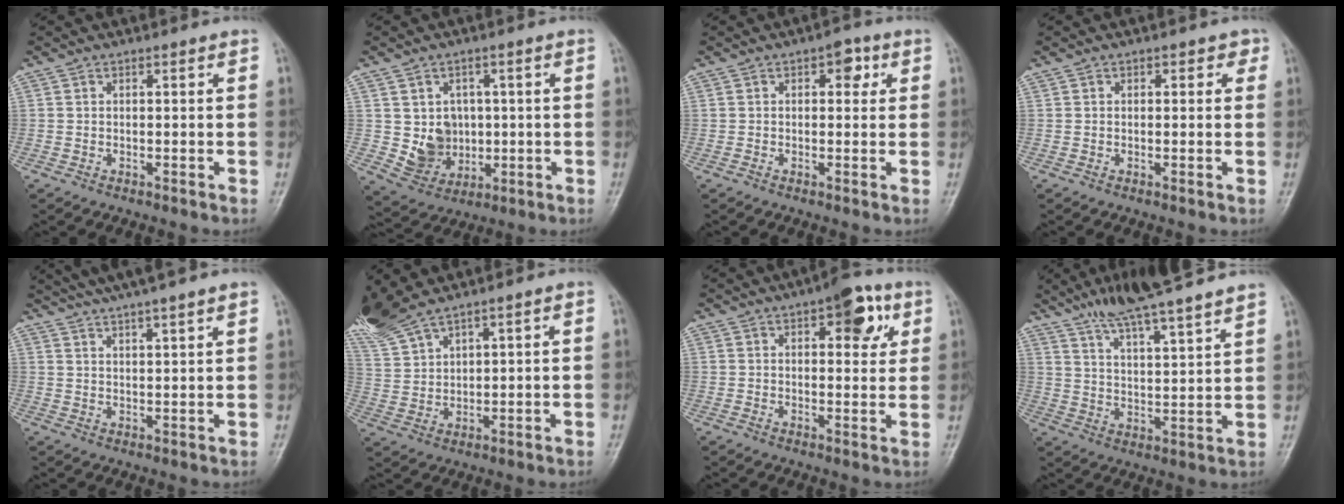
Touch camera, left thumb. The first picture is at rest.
{"total": 7.9, "force": [0.3, 7.0, 3.7], "torque": [-0.022, -0.003, 0.022]}
{"total": 3.5, "force": [1.1, 2.1, 2.6], "torque": [-0.013, 0.006, 0.007]}
{"total": 1.7, "force": [0.6, 1.2, 0.9], "torque": [0.009, 0.001, 0.002]}
{"total": 10.2, "force": [8.3, 0.2, 5.8], "torque": [-0.091, 0.005, 0.126]}
{"total": 10.6, "force": [8.8, 2.7, 5.2], "torque": [-0.125, -0.019, 0.197]}
{"total": 8.8, "force": [3.8, 3.9, 6.9], "torque": [-0.059, -0.007, 0.042]}
{"total": 15.2, "force": [12.2, 1.4, 9.0], "torque": [-0.133, -0.046, 0.202]}